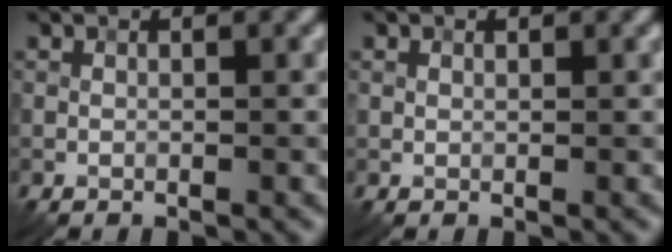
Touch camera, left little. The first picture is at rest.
{"total": 0.5, "force": [0.4, 0.3, 0.2], "torque": [0.001, -0.001, 0.005]}